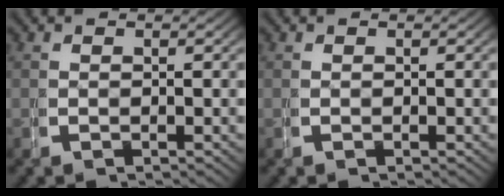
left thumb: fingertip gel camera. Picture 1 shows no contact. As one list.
[{"total": 0.0}]